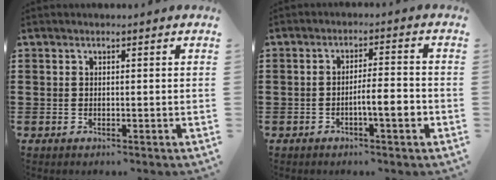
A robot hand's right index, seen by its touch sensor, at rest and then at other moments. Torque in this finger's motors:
{"motor_torque": [0.37, -0.10, 0.33, 0.04]}